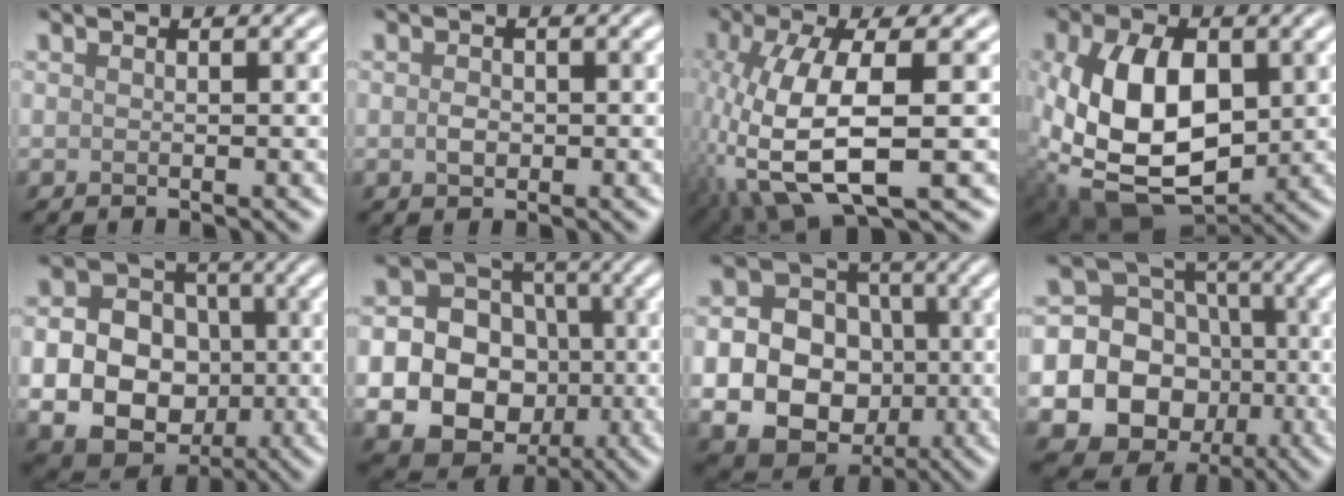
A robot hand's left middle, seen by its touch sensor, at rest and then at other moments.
{"total": 1.3, "force": [-0.1, 0.9, 0.9], "torque": [-0.017, -0.002, -0.005]}
{"total": 10.5, "force": [-2.7, 3.8, 9.5], "torque": [-0.209, -0.005, -0.055]}
{"total": 12.0, "force": [0.0, 7.6, 9.3], "torque": [-0.209, -0.010, 0.007]}
{"total": 13.3, "force": [-2.0, 11.7, 5.9], "torque": [-0.120, -0.024, -0.041]}
{"total": 19.2, "force": [-4.1, 17.8, 6.0], "torque": [-0.148, -0.028, -0.085]}
{"total": 15.3, "force": [-2.7, 13.9, 5.8], "torque": [-0.133, -0.028, -0.054]}
{"total": 21.3, "force": [-5.0, 19.9, 5.9], "torque": [-0.159, -0.015, -0.107]}